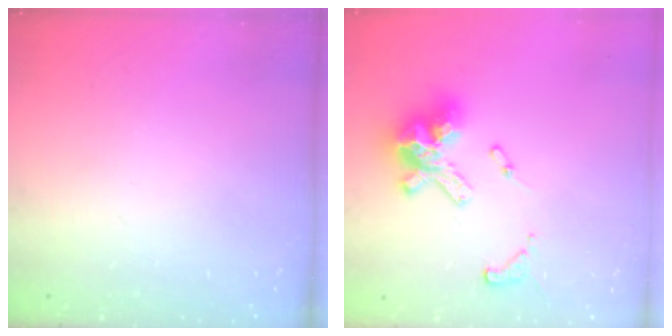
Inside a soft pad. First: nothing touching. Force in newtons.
{"total": 15.0, "press": 14.9, "slide": 1.9}